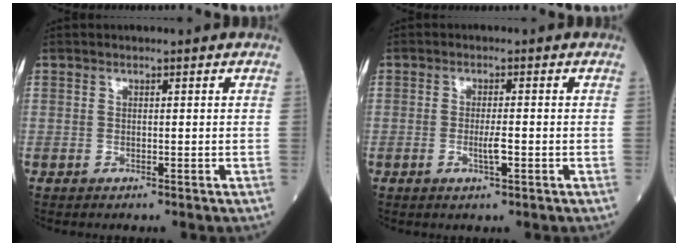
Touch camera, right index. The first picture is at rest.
{"total": 2.6, "force": [-0.8, 0.3, 2.4], "torque": [-0.047, -0.002, -0.014]}